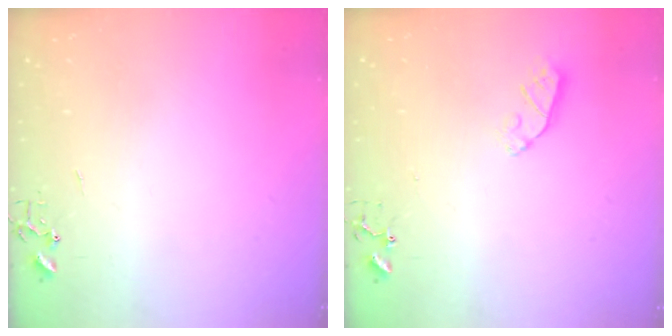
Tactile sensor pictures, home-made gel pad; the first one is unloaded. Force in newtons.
{"total": 5.5, "press": 5.4, "slide": 0.8}